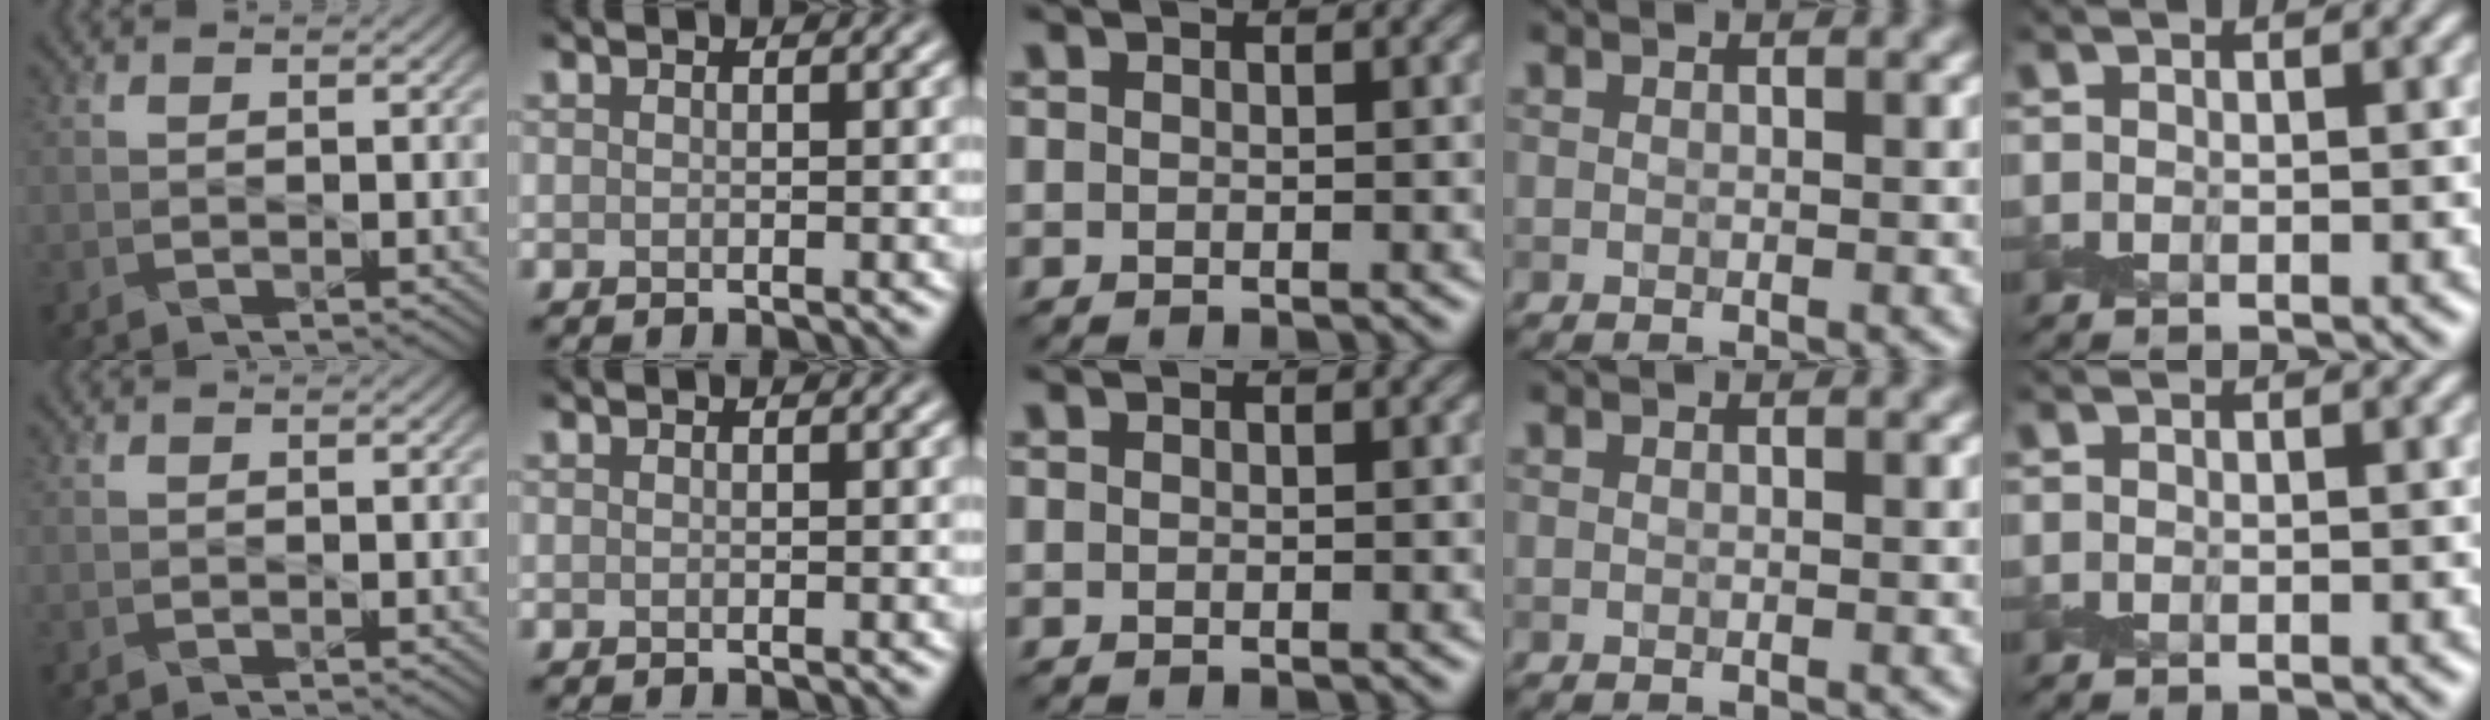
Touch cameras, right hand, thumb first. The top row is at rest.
{}